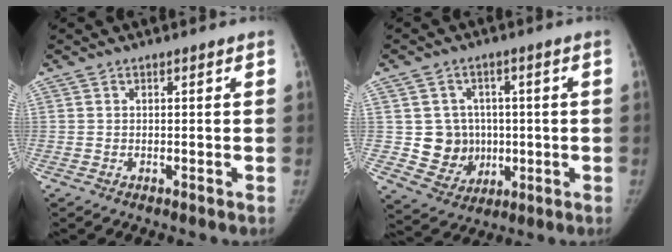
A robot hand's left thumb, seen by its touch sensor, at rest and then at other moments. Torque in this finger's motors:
{"motor_torque": [-0.01, 0.13, 0.40, -0.40, -0.05]}